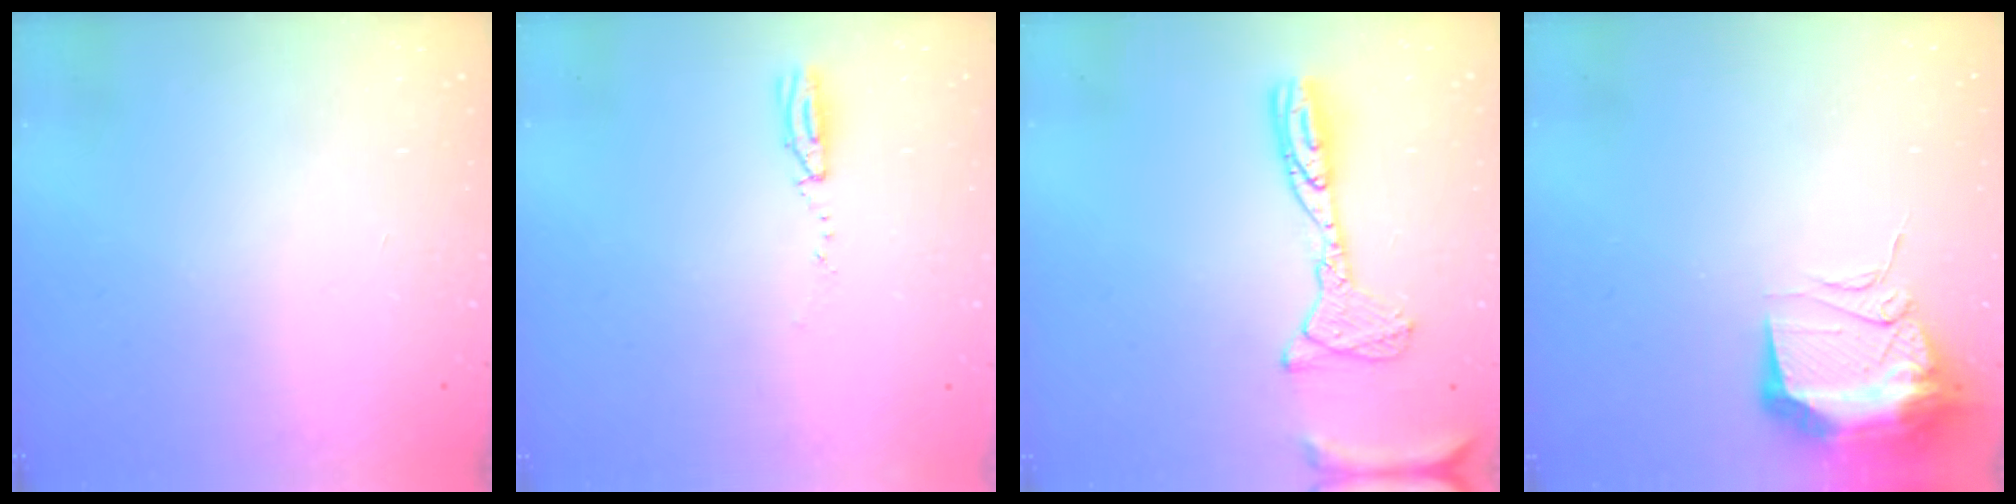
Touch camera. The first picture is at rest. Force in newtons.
{"total": 3.1, "press": 2.5, "slide": 1.9}
{"total": 13.7, "press": 13.7, "slide": 1.3}
{"total": 12.6, "press": 12.5, "slide": 1.2}